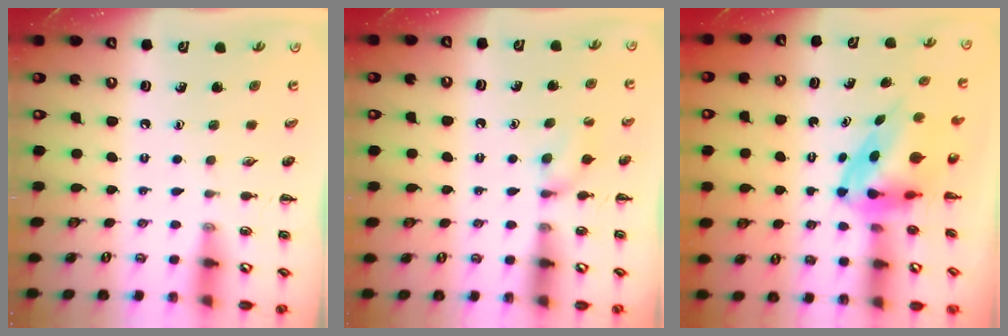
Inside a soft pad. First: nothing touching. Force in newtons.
{"total": 7.1, "press": 6.8, "slide": 2.0}
{"total": 5.0, "press": 4.8, "slide": 1.5}